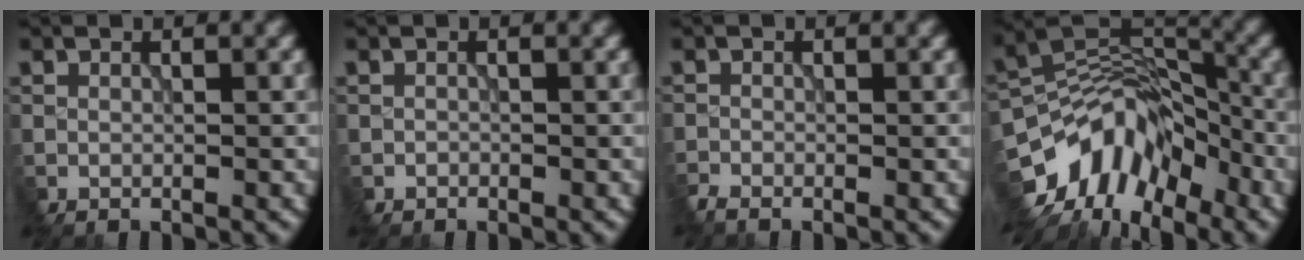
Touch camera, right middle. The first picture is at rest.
{"total": 0.7, "force": [-0.4, 0.2, -0.5], "torque": [0.011, -0.001, -0.008]}
{"total": 1.3, "force": [-1.3, 0.2, 0.1], "torque": [-0.006, -0.004, -0.030]}
{"total": 9.6, "force": [-6.7, 5.3, 4.3], "torque": [-0.058, 0.013, -0.129]}